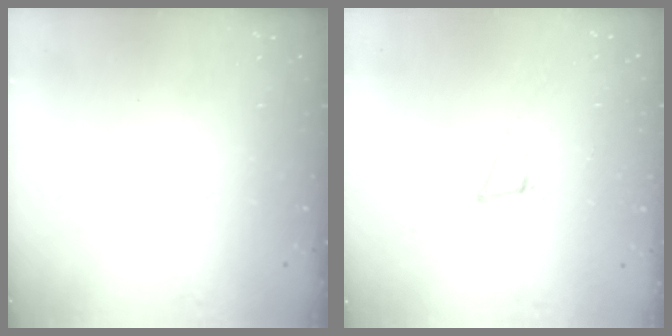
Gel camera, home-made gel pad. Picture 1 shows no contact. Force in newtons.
{"total": 6.8, "press": 6.4, "slide": 2.4}